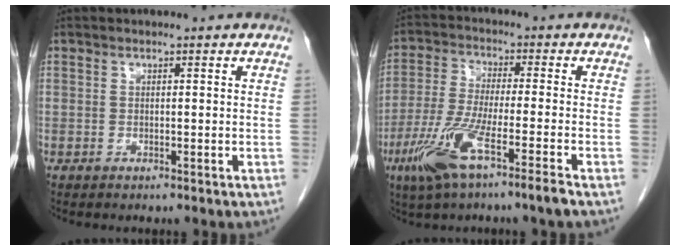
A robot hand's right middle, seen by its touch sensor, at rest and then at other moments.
{"total": 10.4, "force": [-5.6, 0.0, 8.7], "torque": [-0.180, -0.020, -0.110]}